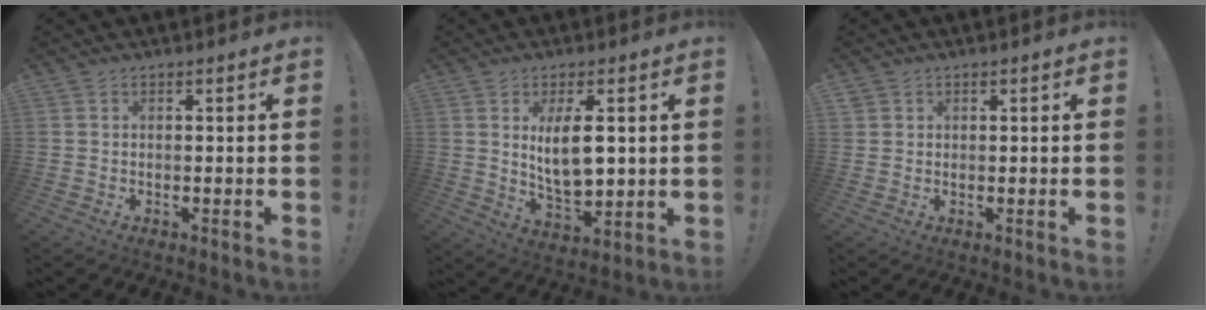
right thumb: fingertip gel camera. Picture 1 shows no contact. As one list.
[{"total": 9.9, "force": [2.2, 4.2, 8.7], "torque": [-0.150, -0.015, 0.032]}, {"total": 1.7, "force": [1.0, 1.3, 0.3], "torque": [-0.003, -0.003, 0.020]}]